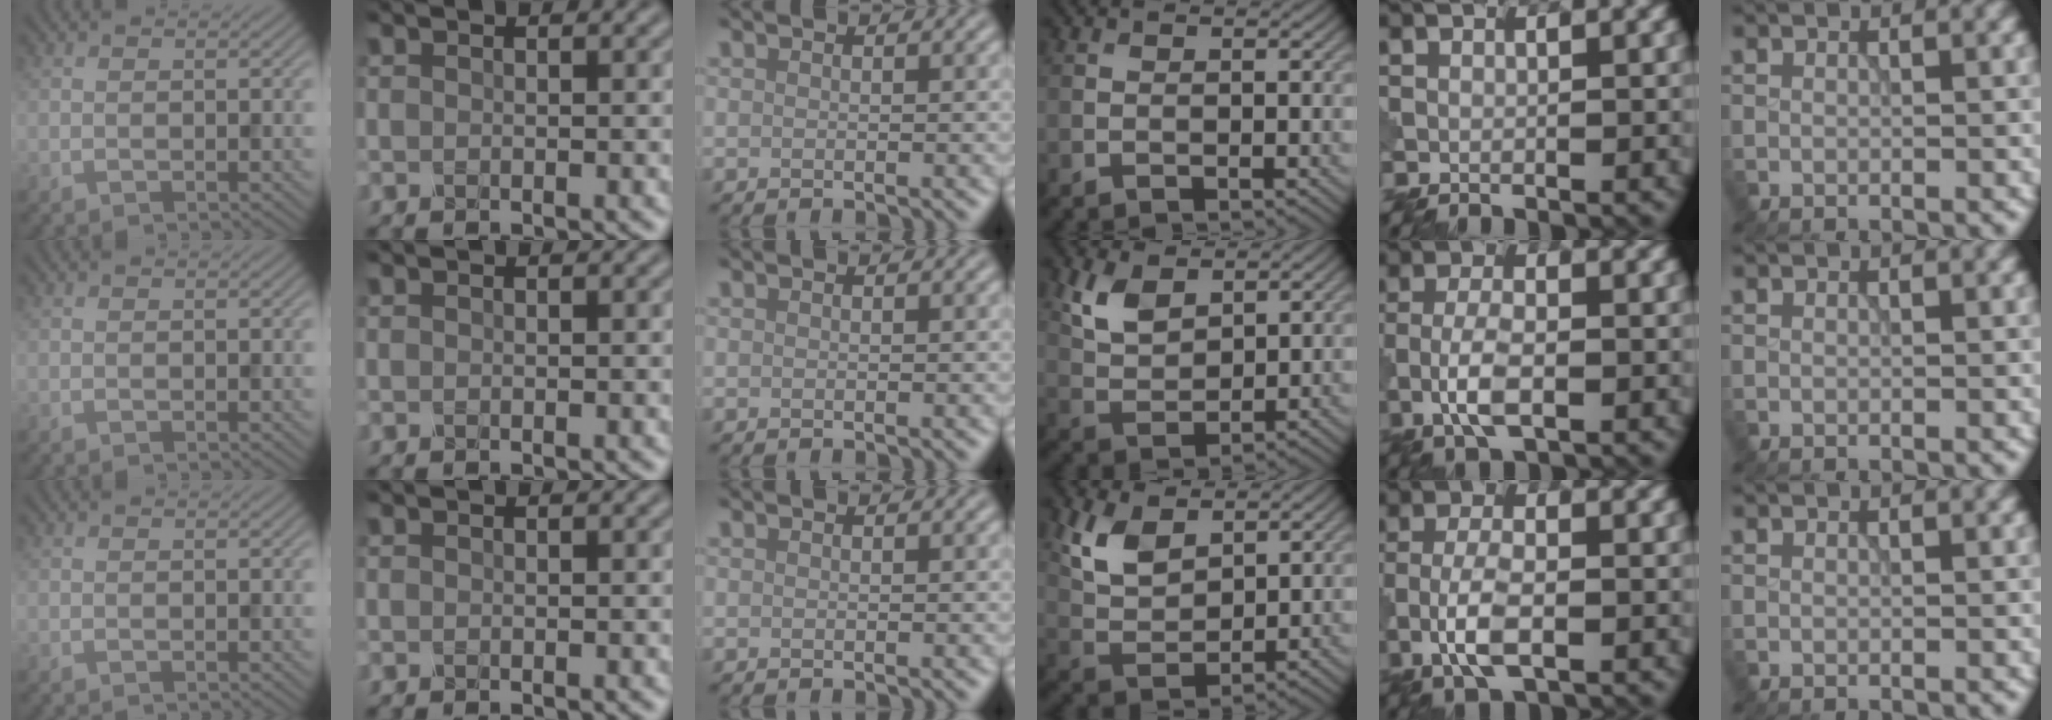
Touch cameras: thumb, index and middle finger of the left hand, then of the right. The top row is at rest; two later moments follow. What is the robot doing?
{"motion": "squeeze", "object": "clothespin"}